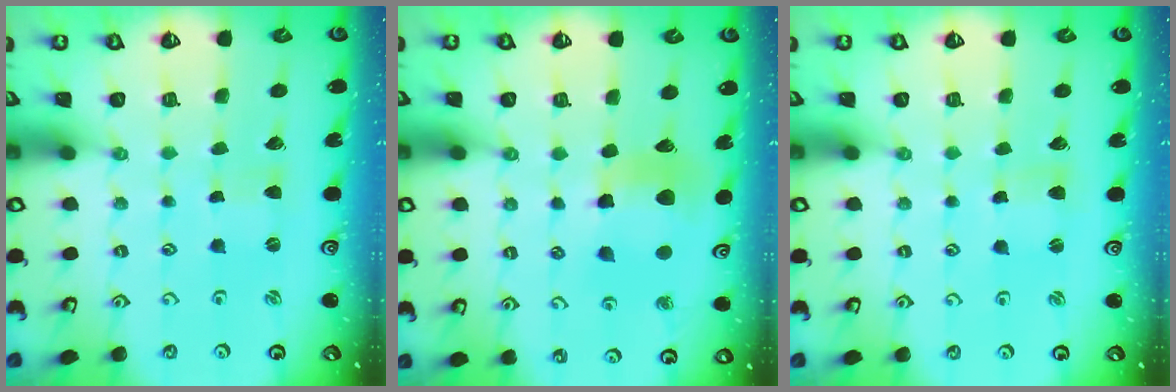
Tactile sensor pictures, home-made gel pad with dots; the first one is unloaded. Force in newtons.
{"total": 10.4, "press": 10.3, "slide": 1.3}
{"total": 2.2, "press": 2.1, "slide": 0.3}